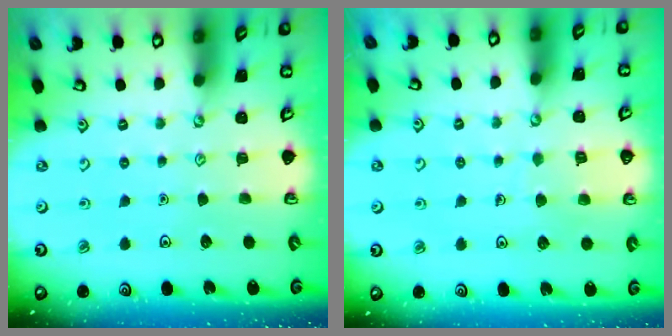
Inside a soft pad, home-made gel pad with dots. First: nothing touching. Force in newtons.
{"total": 5.6, "press": 5.6, "slide": 0.2}